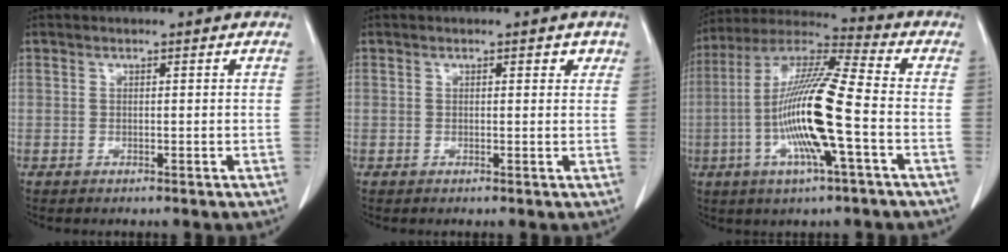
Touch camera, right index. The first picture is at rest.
{"total": 1.3, "force": [0.7, 0.8, 0.8], "torque": [0.000, -0.001, 0.004]}
{"total": 16.0, "force": [-3.5, 0.7, 15.6], "torque": [-0.309, -0.003, -0.073]}